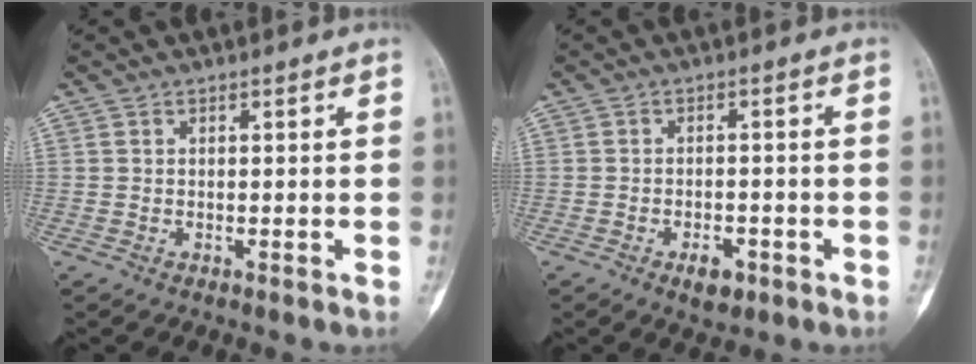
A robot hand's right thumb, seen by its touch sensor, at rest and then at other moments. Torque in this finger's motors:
{"motor_torque": [0.44, 0.41, 0.32, -0.40, 0.17]}